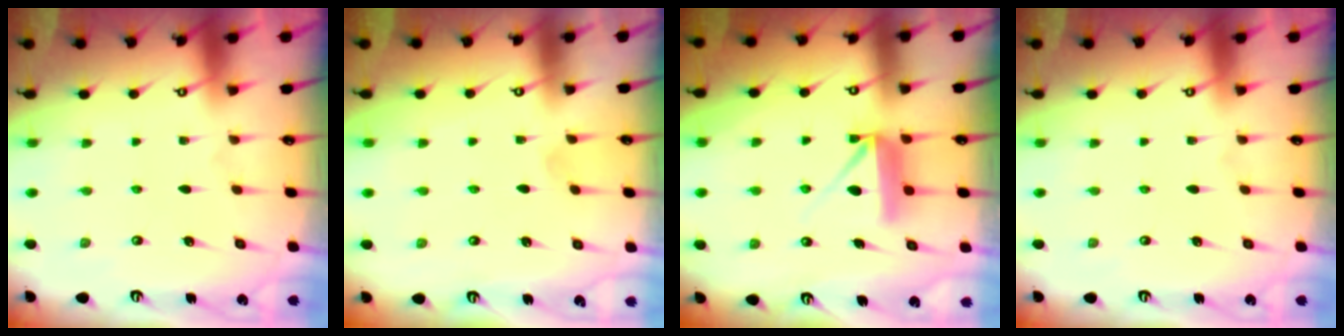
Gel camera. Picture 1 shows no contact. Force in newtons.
{"total": 3.3, "press": 3.3, "slide": 0.5}
{"total": 8.3, "press": 8.3, "slide": 0.3}
{"total": 0.0}